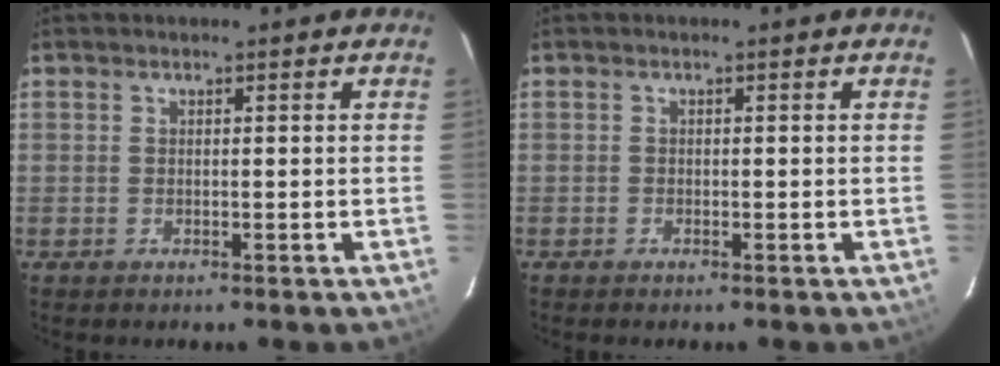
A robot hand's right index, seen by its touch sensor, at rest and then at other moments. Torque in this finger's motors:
{"motor_torque": [-0.01, 0.02, 0.08, 0.00]}